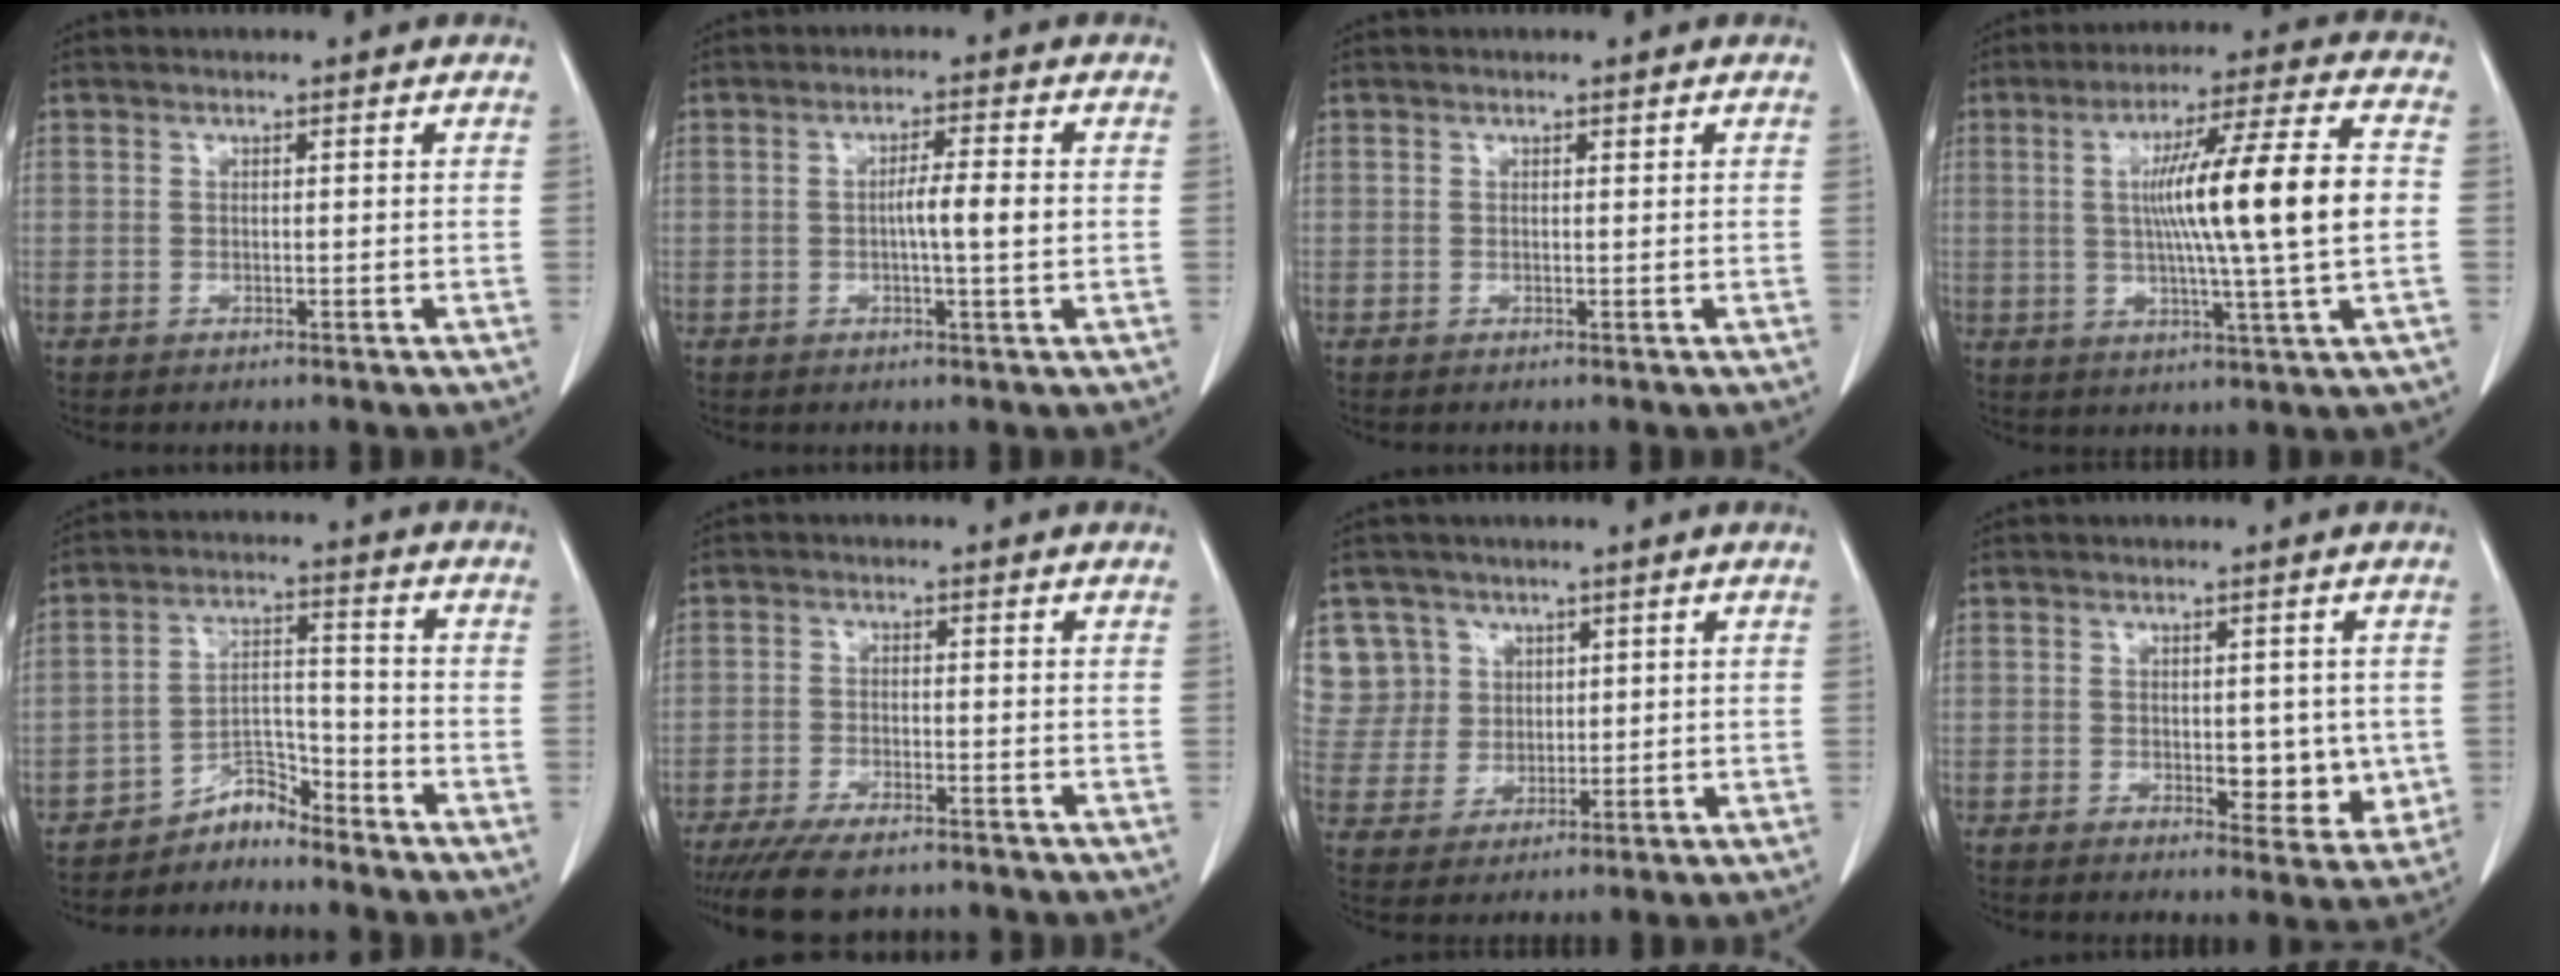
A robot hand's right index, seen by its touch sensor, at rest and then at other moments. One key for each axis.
{"total": 4.3, "fx": -0.2, "fy": 0.0, "fz": 4.3, "tx": -0.073, "ty": 0.000, "tz": -0.005}
{"total": 0.0}
{"total": 16.0, "fx": 0.6, "fy": -0.6, "fz": 16.0, "tx": -0.264, "ty": 0.008, "tz": 0.006}
{"total": 4.8, "fx": -4.6, "fy": 1.3, "fz": 0.4, "tx": 0.003, "ty": 0.021, "tz": -0.080}
{"total": 8.3, "fx": -7.1, "fy": 1.7, "fz": 4.1, "tx": -0.063, "ty": -0.016, "tz": -0.115}
{"total": 7.9, "fx": 3.8, "fy": 7.0, "fz": -0.1, "tx": 0.005, "ty": 0.019, "tz": 0.087}
{"total": 7.0, "fx": -0.7, "fy": 3.6, "fz": 6.0, "tx": -0.058, "ty": -0.005, "tz": 0.001}